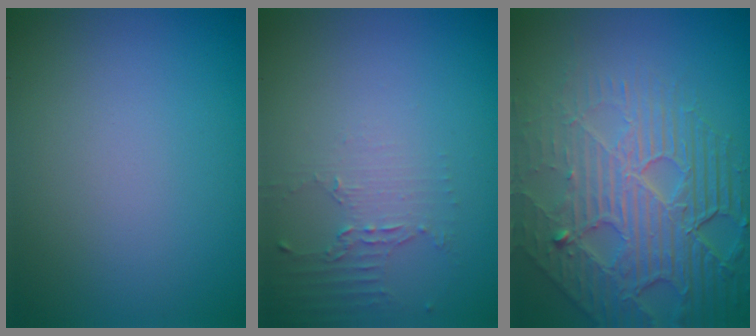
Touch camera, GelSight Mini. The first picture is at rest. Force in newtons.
{"total": 2.0, "press": 1.5, "slide": 1.4}
{"total": 8.2, "press": 6.0, "slide": 5.6}